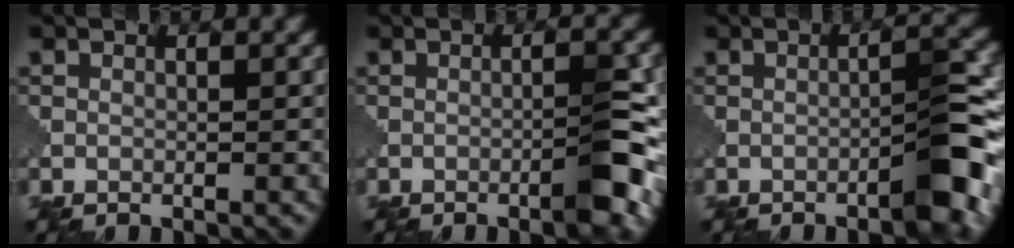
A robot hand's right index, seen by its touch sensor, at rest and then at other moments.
{"total": 3.7, "force": [-1.7, 0.4, 3.3], "torque": [-0.047, 0.010, -0.028]}
{"total": 4.8, "force": [-2.4, 0.6, 4.1], "torque": [-0.051, 0.016, -0.037]}